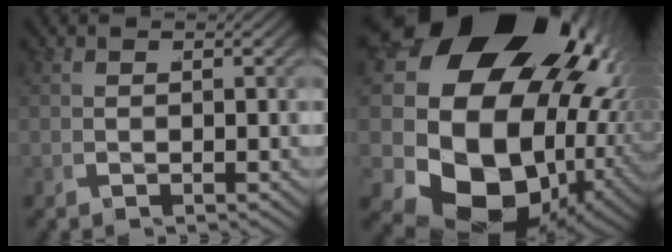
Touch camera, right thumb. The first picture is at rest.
{"total": 30.8, "force": [0.7, 21.0, 22.5], "torque": [-0.397, -0.053, 0.017]}